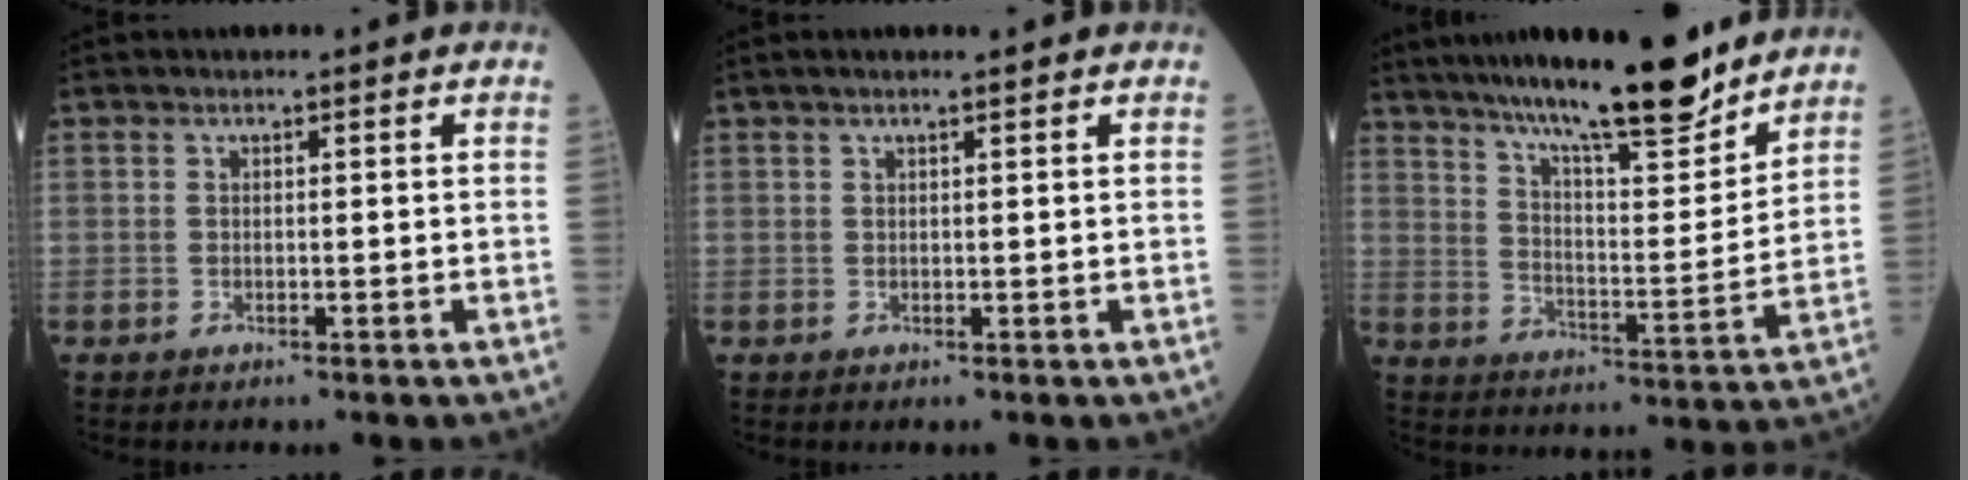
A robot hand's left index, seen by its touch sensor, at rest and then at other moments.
{"total": 2.0, "force": [1.5, -0.1, 1.3], "torque": [-0.022, 0.015, 0.024]}
{"total": 18.6, "force": [15.7, 1.9, 9.9], "torque": [-0.157, -0.003, 0.245]}